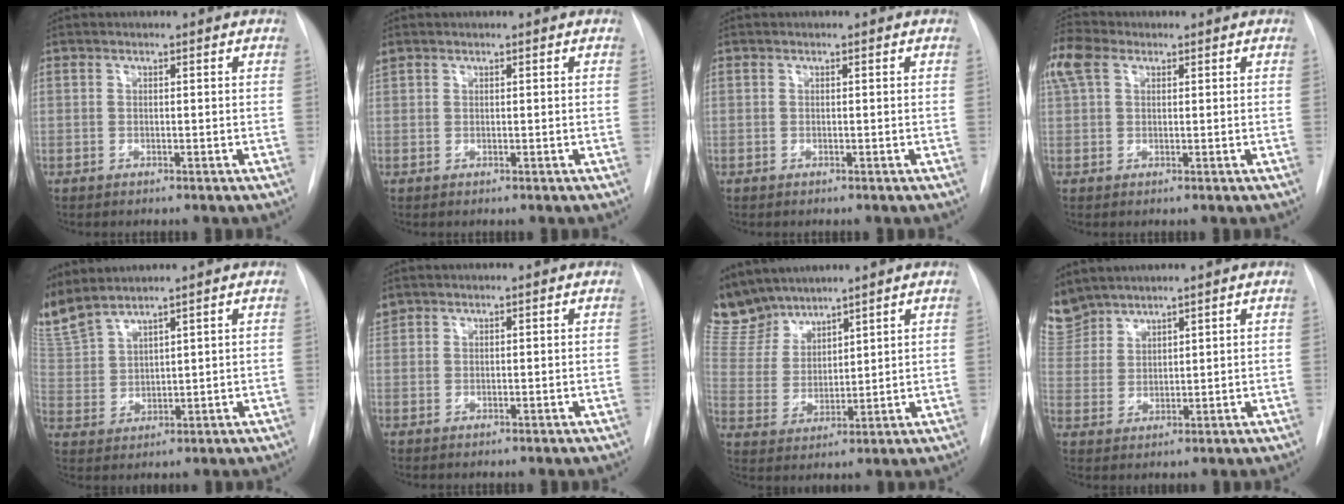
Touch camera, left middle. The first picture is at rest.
{"total": 1.0, "force": [0.8, 0.6, 0.0], "torque": [-0.008, 0.019, 0.020]}
{"total": 0.0}
{"total": 5.6, "force": [2.8, 3.3, 3.5], "torque": [-0.101, 0.032, 0.057]}
{"total": 7.5, "force": [7.2, 0.0, 2.0], "torque": [-0.066, 0.005, 0.164]}
{"total": 1.6, "force": [1.3, 0.8, -0.1], "torque": [-0.003, 0.015, 0.029]}
{"total": 9.3, "force": [8.8, 2.6, 1.3], "torque": [-0.041, 0.005, 0.194]}
{"total": 7.2, "force": [6.8, 2.3, 0.2], "torque": [-0.012, 0.005, 0.151]}